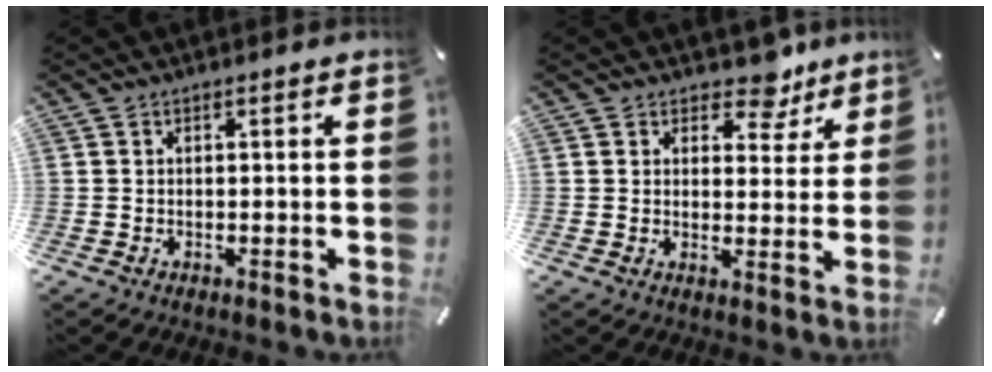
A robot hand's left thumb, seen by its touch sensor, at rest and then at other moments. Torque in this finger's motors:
{"motor_torque": [0.26, -0.37, 0.00, 0.00, -0.02]}